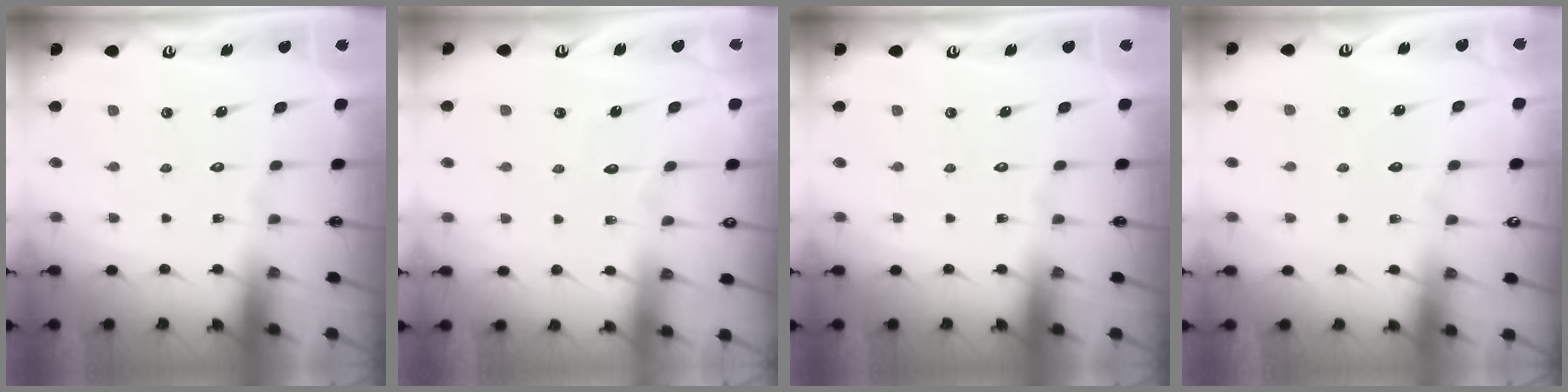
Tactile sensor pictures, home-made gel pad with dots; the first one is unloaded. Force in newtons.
{"total": 2.5, "press": 2.5, "slide": 0.3}
{"total": 0.0}
{"total": 2.4, "press": 2.4, "slide": 0.2}